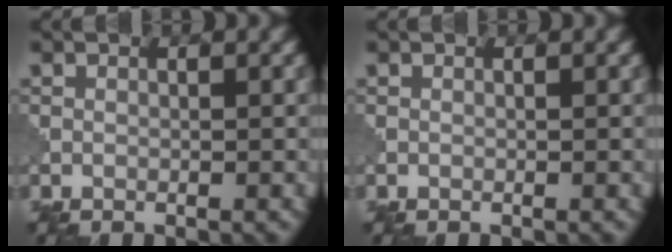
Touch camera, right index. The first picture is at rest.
{"total": 0.0}